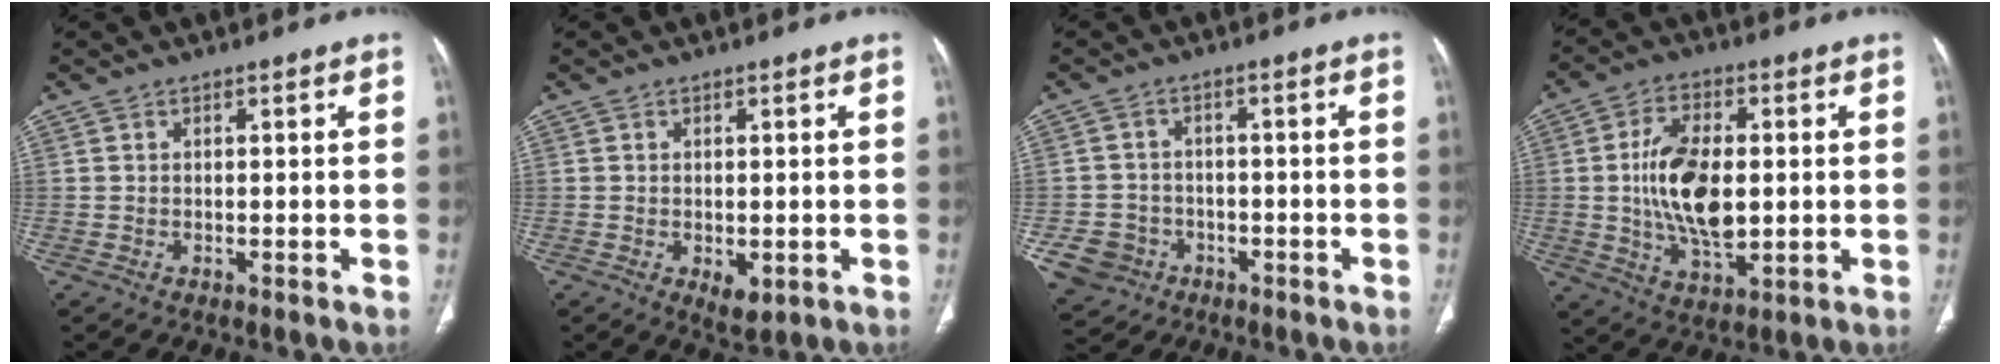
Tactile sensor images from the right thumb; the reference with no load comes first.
{"total": 3.6, "force": [-1.0, 2.0, 2.8], "torque": [-0.041, -0.007, -0.006]}
{"total": 7.7, "force": [-3.3, 6.7, 2.0], "torque": [-0.039, 0.021, -0.044]}
{"total": 14.2, "force": [0.2, 7.6, 12.0], "torque": [-0.213, -0.004, 0.008]}